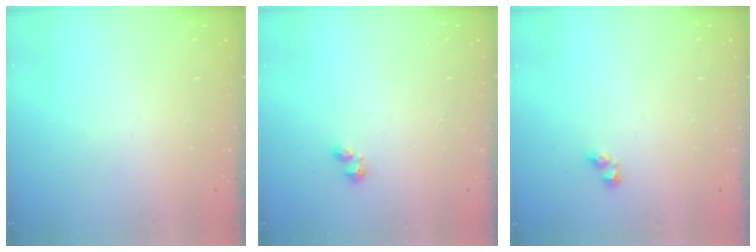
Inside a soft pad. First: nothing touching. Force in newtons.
{"total": 2.2, "press": 2.1, "slide": 0.6}
{"total": 3.6, "press": 3.5, "slide": 0.6}